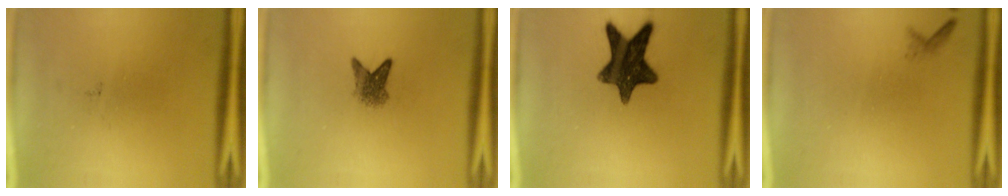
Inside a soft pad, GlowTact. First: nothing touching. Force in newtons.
{"total": 3.2}
{"total": 12.8}
{"total": 0.6}